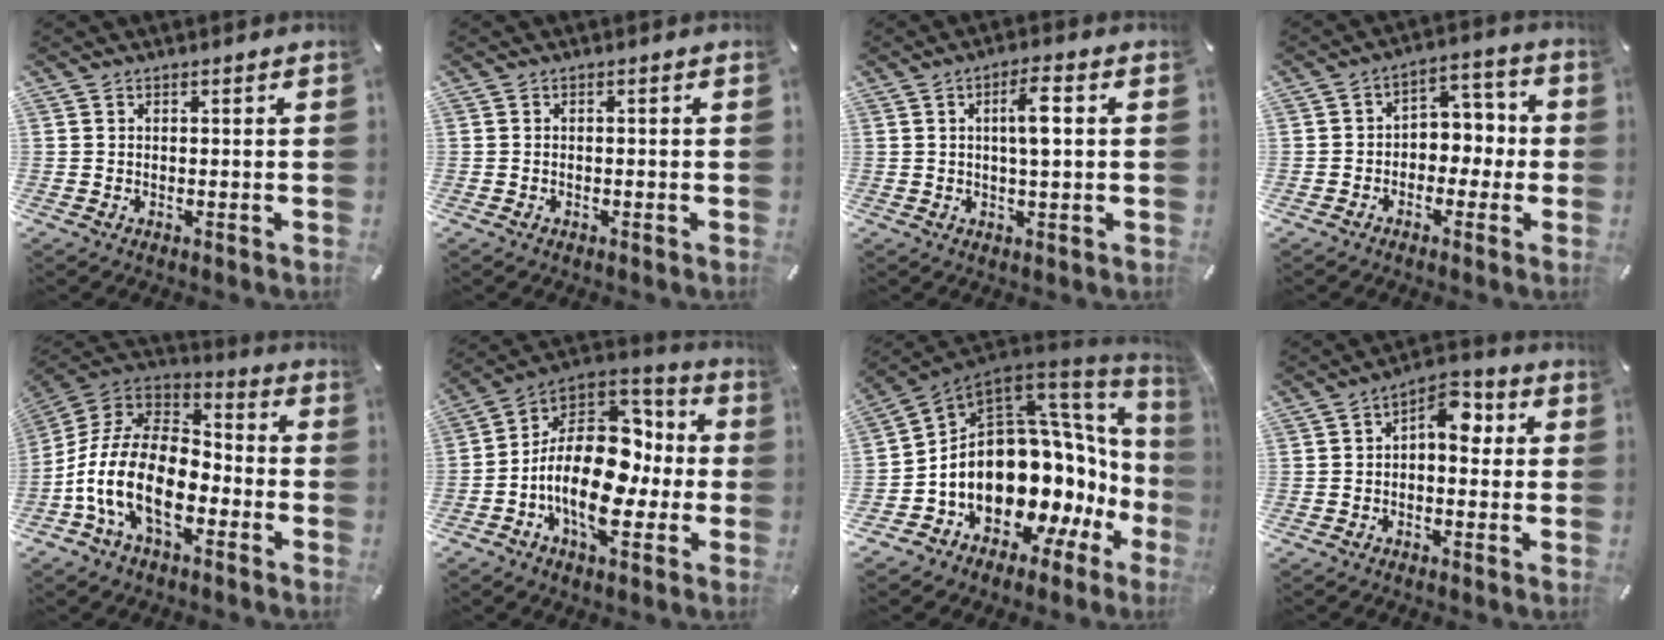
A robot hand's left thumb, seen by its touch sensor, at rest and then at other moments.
{"total": 0.7, "force": [-0.5, 0.4, 0.4], "torque": [-0.010, -0.001, -0.008]}
{"total": 6.3, "force": [0.8, 1.6, 6.1], "torque": [-0.109, 0.004, 0.008]}
{"total": 5.9, "force": [-1.7, 5.0, 2.6], "torque": [-0.026, 0.013, -0.039]}
{"total": 18.1, "force": [-7.8, 10.5, 12.5], "torque": [-0.266, 0.025, -0.135]}
{"total": 22.2, "force": [-3.1, 14.1, 16.8], "torque": [-0.315, 0.005, -0.046]}
{"total": 21.3, "force": [-2.1, 13.3, 16.5], "torque": [-0.262, -0.069, -0.001]}
{"total": 7.7, "force": [1.1, 4.4, 6.1], "torque": [-0.080, -0.003, 0.010]}